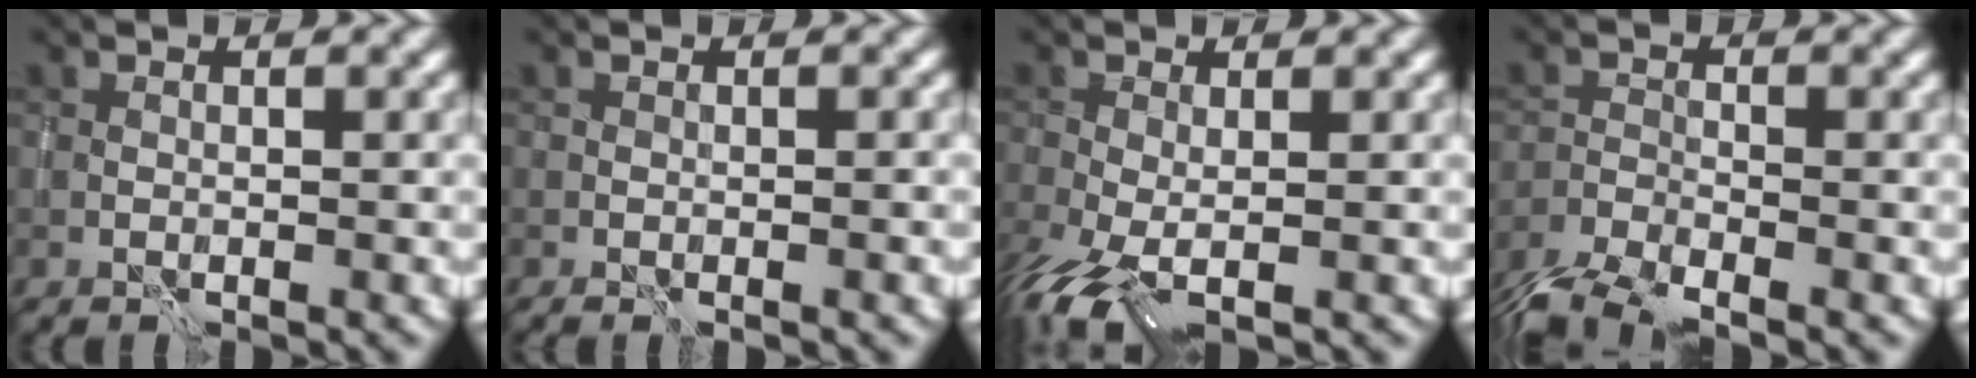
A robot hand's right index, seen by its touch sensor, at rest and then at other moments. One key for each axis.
{"total": 1.0, "fx": -0.4, "fy": 0.4, "fz": 0.9, "tx": -0.004, "ty": 0.008, "tz": -0.003}
{"total": 4.2, "fx": -1.9, "fy": 1.7, "fz": 3.3, "tx": -0.078, "ty": -0.016, "tz": -0.040}
{"total": 4.3, "fx": -3.6, "fy": 1.3, "fz": 2.0, "tx": -0.035, "ty": -0.016, "tz": -0.077}